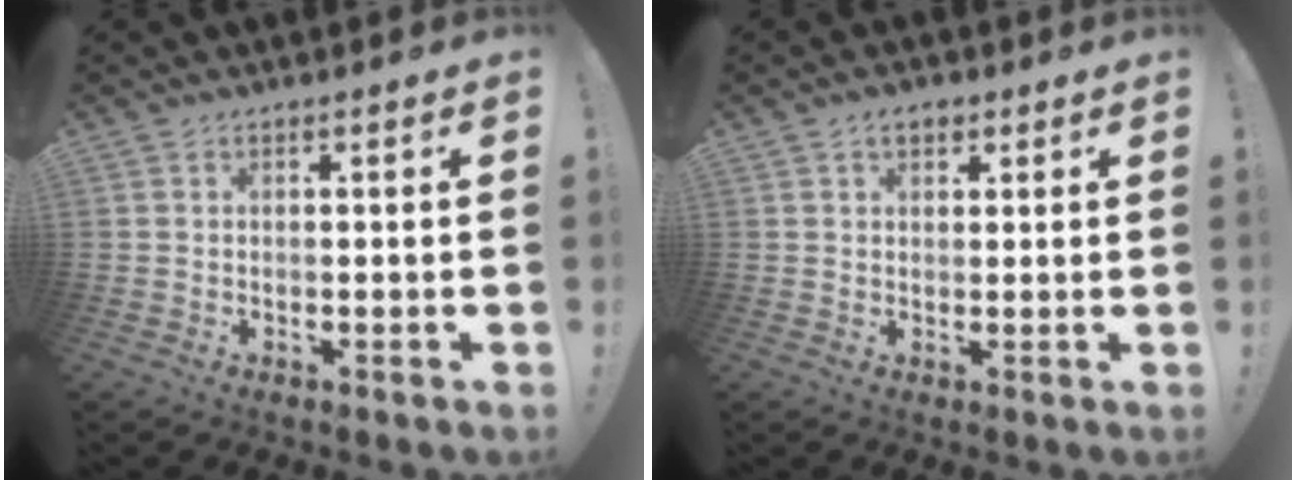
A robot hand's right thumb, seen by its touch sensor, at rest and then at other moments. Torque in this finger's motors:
{"motor_torque": [0.02, 0.04, 0.02, -0.02, 0.00]}